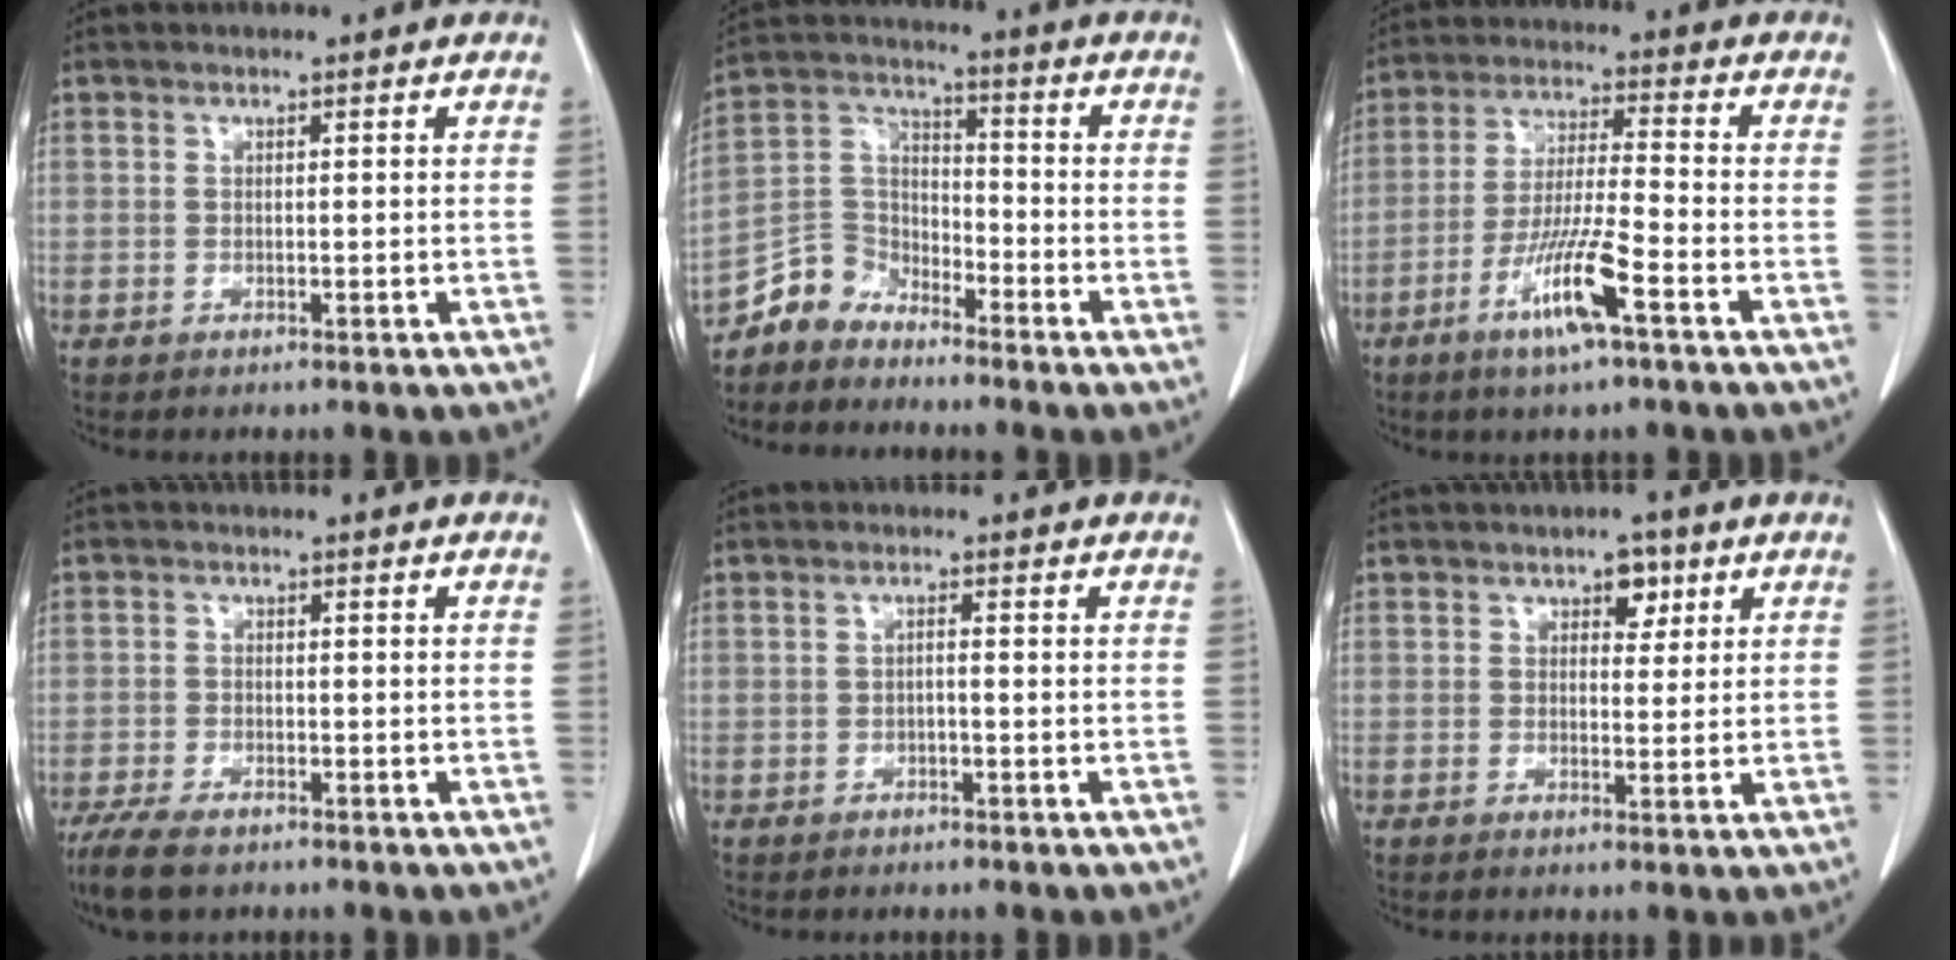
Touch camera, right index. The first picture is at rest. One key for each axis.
{"total": 6.9, "fx": -6.1, "fy": 3.2, "fz": -0.1, "tx": 0.005, "ty": 0.028, "tz": -0.129}
{"total": 10.3, "fx": -5.3, "fy": 0.1, "fz": 8.8, "tx": -0.172, "ty": -0.015, "tz": -0.102}
{"total": 6.0, "fx": -4.6, "fy": 1.9, "fz": 3.4, "tx": -0.065, "ty": -0.012, "tz": -0.081}
{"total": 1.1, "fx": -0.4, "fy": 0.1, "fz": 1.0, "tx": -0.016, "ty": 0.003, "tz": -0.008}
{"total": 3.1, "fx": 1.5, "fy": 1.9, "fz": 2.0, "tx": -0.025, "ty": 0.006, "tz": 0.019}